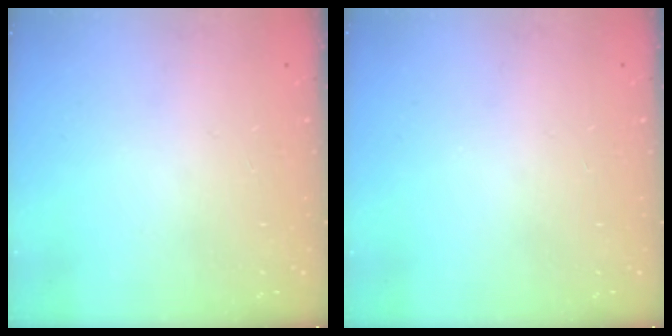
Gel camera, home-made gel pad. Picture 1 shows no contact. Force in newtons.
{"total": 0.0}